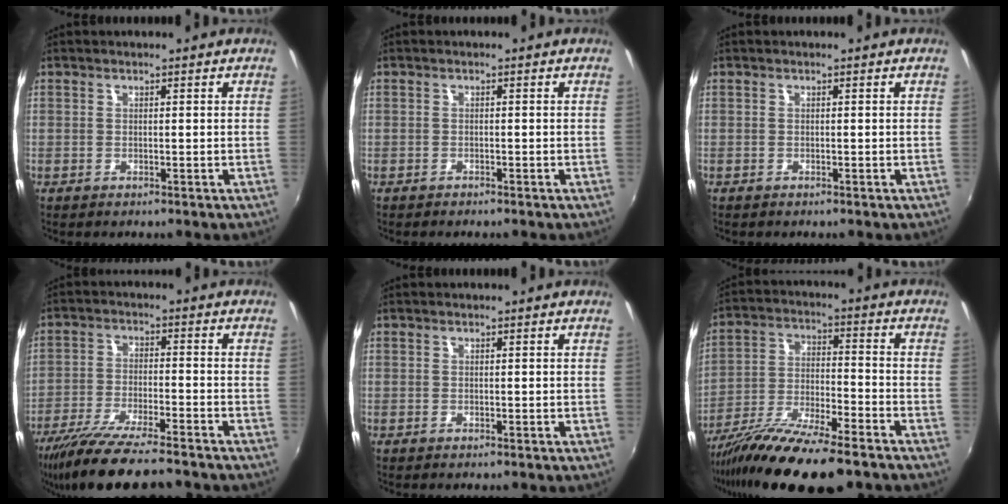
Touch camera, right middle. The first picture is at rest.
{"total": 0.8, "force": [-0.7, 0.1, 0.1], "torque": [-0.007, -0.003, -0.013]}
{"total": 0.0}
{"total": 14.5, "force": [-12.2, 1.8, 7.7], "torque": [-0.162, -0.037, -0.206]}
{"total": 0.0}
{"total": 16.7, "force": [-12.9, 2.3, 10.3], "torque": [-0.202, -0.044, -0.229]}